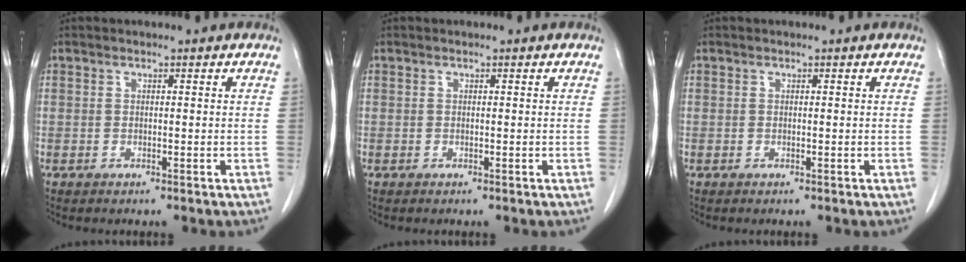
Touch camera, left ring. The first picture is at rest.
{"total": 0.0}
{"total": 0.0}